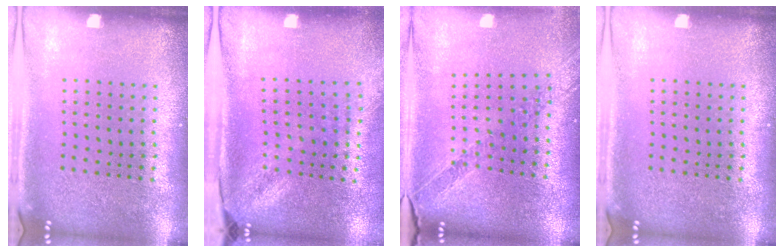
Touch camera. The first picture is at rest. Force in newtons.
{"total": 1.9, "press": 1.5, "slide": 1.2}
{"total": 0.9, "press": 0.9, "slide": 0.3}
{"total": 0.0}